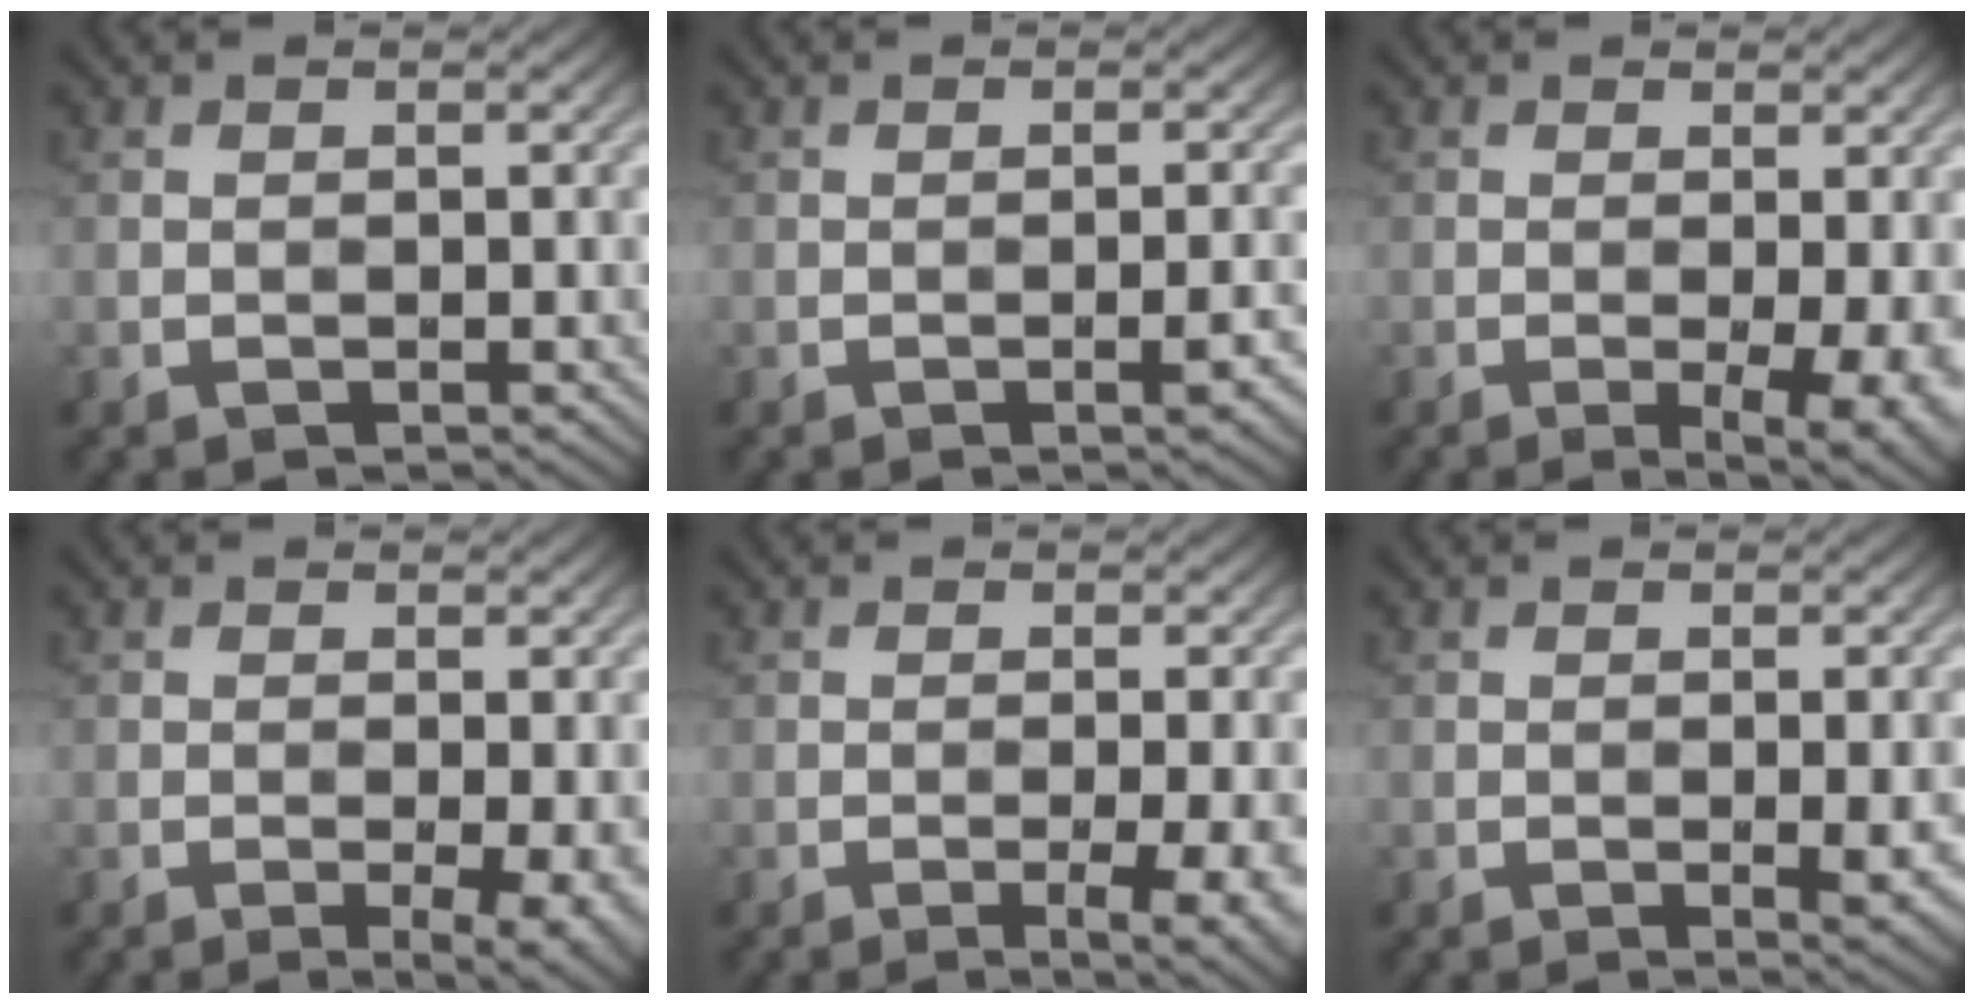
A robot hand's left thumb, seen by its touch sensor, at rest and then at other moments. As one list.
[{"total": 2.1, "force": [-0.9, 0.3, 1.8], "torque": [-0.026, 0.005, -0.014]}, {"total": 4.3, "force": [-1.1, 1.2, 4.0], "torque": [-0.060, -0.008, -0.016]}, {"total": 3.4, "force": [-1.0, 0.8, 3.2], "torque": [-0.050, -0.006, -0.014]}, {"total": 4.0, "force": [-1.4, 0.7, 3.6], "torque": [-0.058, 0.000, -0.018]}, {"total": 2.2, "force": [-0.3, 0.4, 2.2], "torque": [-0.036, -0.007, -0.005]}]